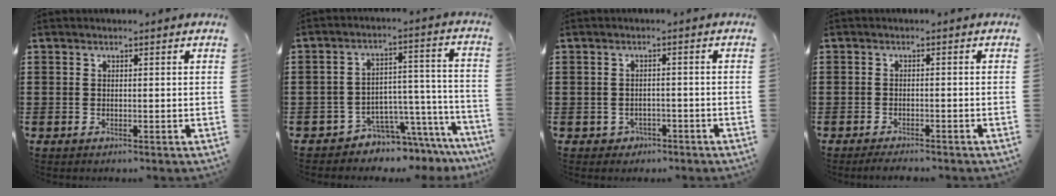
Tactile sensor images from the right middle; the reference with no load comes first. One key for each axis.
{"total": 5.0, "fx": -4.8, "fy": 1.6, "fz": 0.3, "tx": -0.015, "ty": 0.003, "tz": -0.094}
{"total": 1.3, "fx": -1.1, "fy": 0.7, "fz": 0.0, "tx": -0.009, "ty": -0.001, "tz": -0.025}
{"total": 1.6, "fx": -1.6, "fy": 0.0, "fz": 0.2, "tx": -0.009, "ty": -0.002, "tz": -0.032}